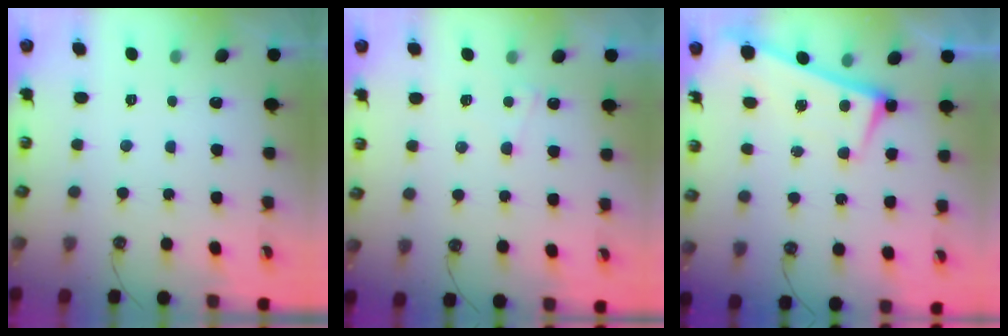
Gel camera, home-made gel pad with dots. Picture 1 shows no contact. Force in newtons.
{"total": 6.1, "press": 6.1, "slide": 0.4}
{"total": 1.3, "press": 1.0, "slide": 0.8}